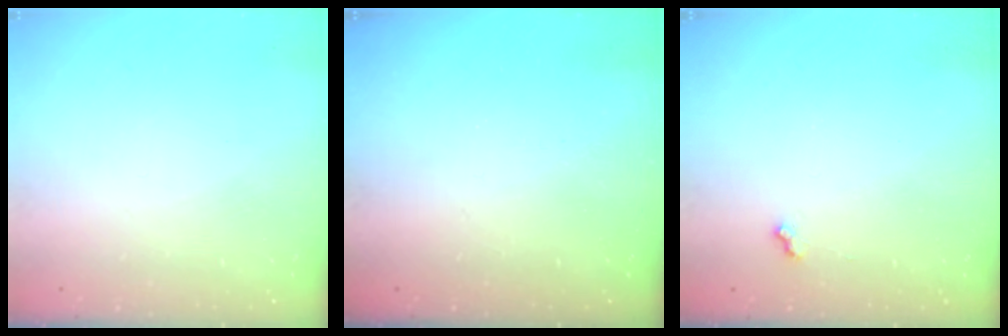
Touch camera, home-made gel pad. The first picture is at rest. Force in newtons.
{"total": 0.8, "press": 0.8, "slide": 0.3}
{"total": 4.4, "press": 4.3, "slide": 0.8}